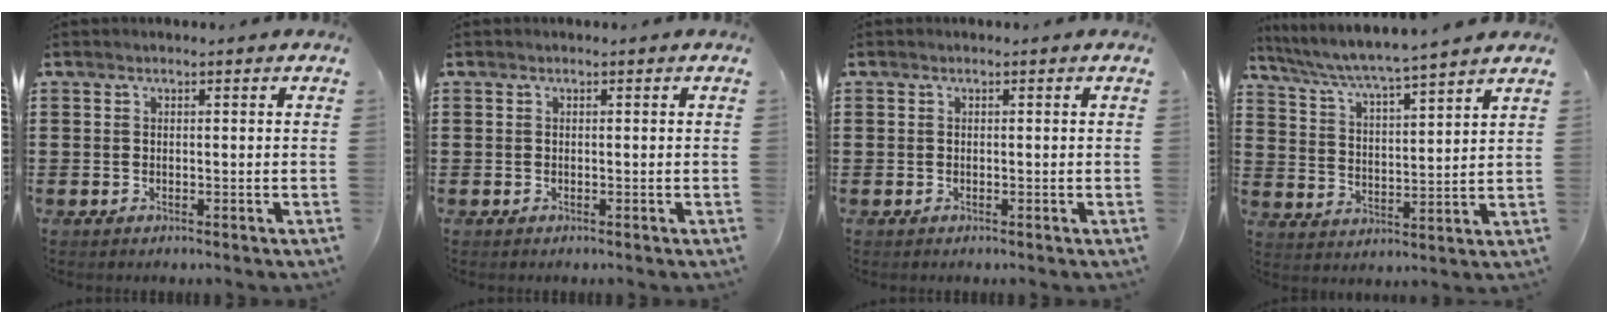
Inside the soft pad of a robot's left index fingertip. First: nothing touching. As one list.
[{"total": 0.0}, {"total": 0.0}, {"total": 4.9, "force": [4.5, -0.5, 1.8], "torque": [-0.057, -0.034, 0.070]}]